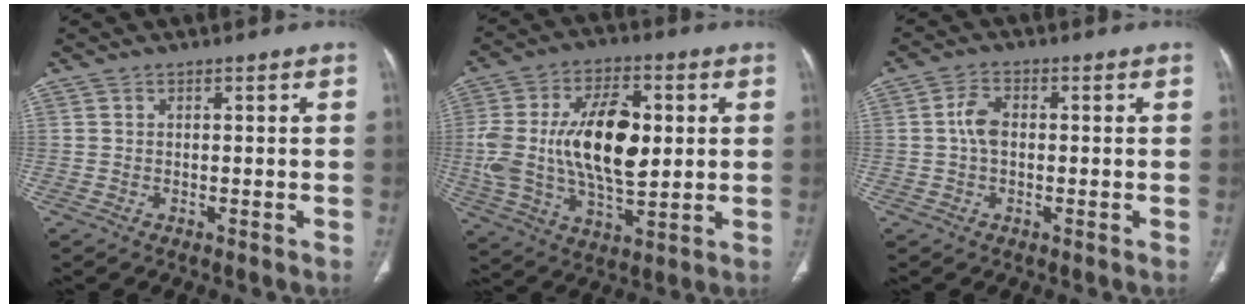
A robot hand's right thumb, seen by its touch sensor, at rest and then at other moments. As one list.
[{"total": 19.6, "force": [2.0, 9.9, 16.8], "torque": [-0.296, -0.001, 0.037]}, {"total": 3.9, "force": [0.0, 2.4, 3.0], "torque": [-0.062, 0.008, -0.004]}]